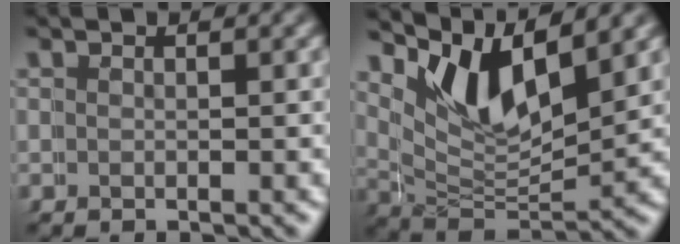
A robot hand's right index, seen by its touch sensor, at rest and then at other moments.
{"total": 7.7, "force": [4.8, 3.7, 4.7], "torque": [-0.098, 0.005, 0.076]}